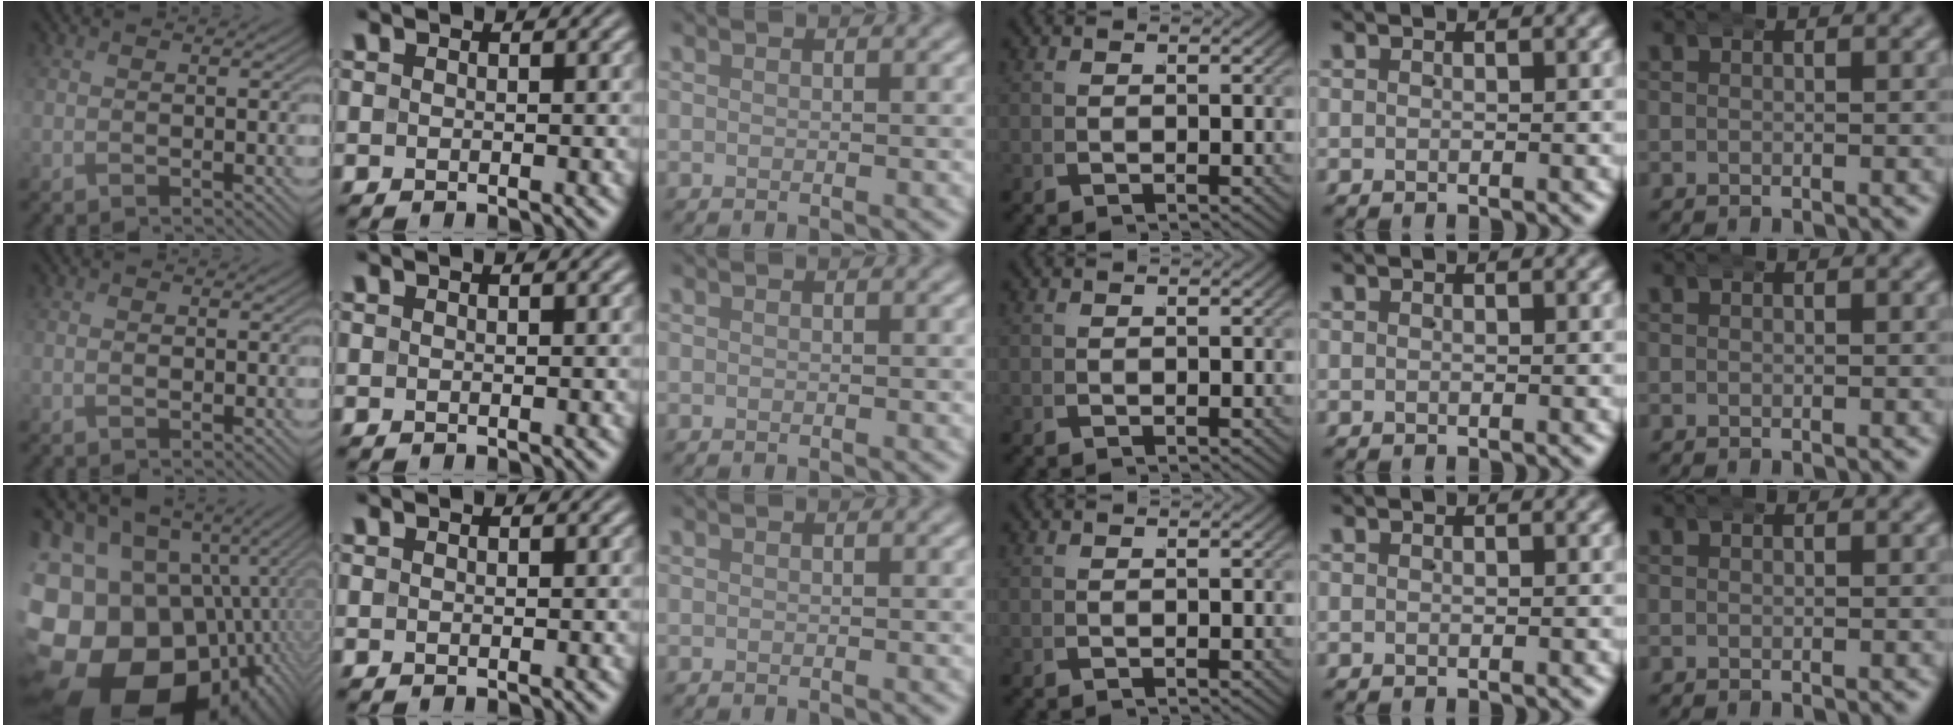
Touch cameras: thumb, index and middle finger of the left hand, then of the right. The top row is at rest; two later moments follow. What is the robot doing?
{"motion": "wrap", "object": "aluminum foil"}